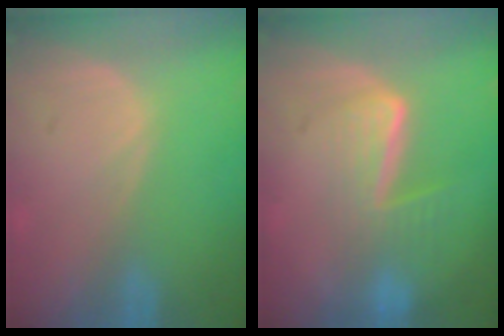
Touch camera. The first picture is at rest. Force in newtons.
{"total": 6.7, "press": 5.7, "slide": 3.6}